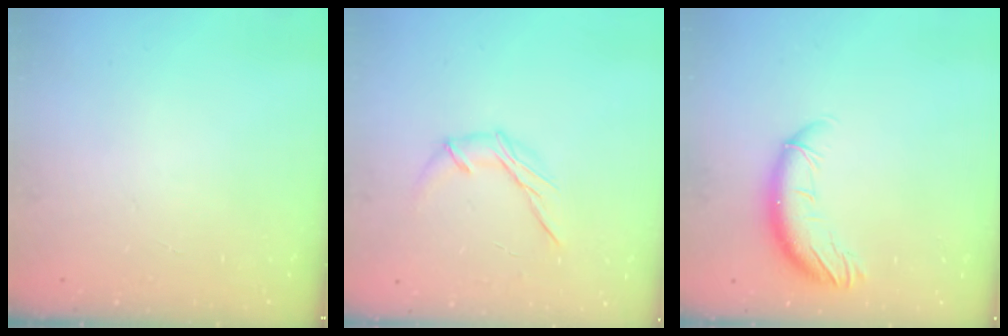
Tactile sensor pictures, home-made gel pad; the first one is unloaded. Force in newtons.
{"total": 6.7, "press": 6.7, "slide": 0.8}
{"total": 10.2, "press": 10.0, "slide": 2.0}